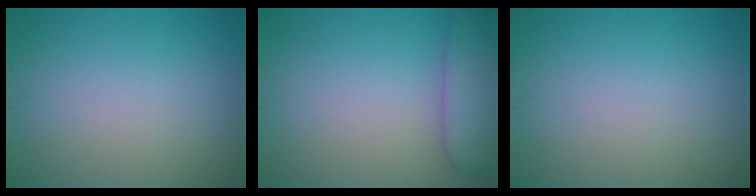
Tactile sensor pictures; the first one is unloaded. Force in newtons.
{"total": 4.7, "press": 4.7, "slide": 0.4}
{"total": 0.0}